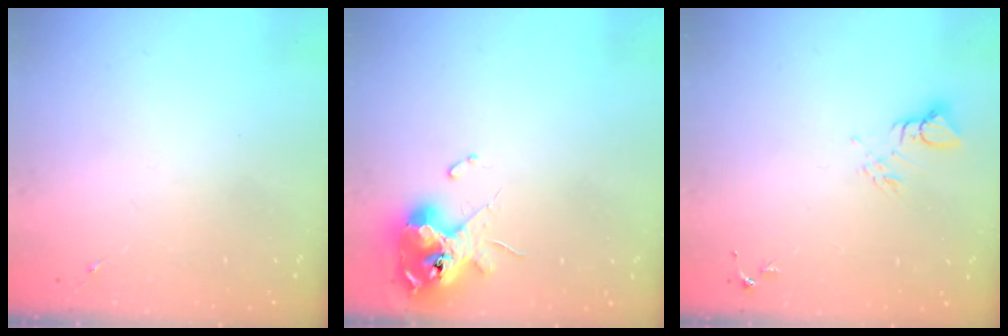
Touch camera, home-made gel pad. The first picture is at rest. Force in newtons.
{"total": 12.4, "press": 12.2, "slide": 1.8}
{"total": 5.0, "press": 4.9, "slide": 0.5}